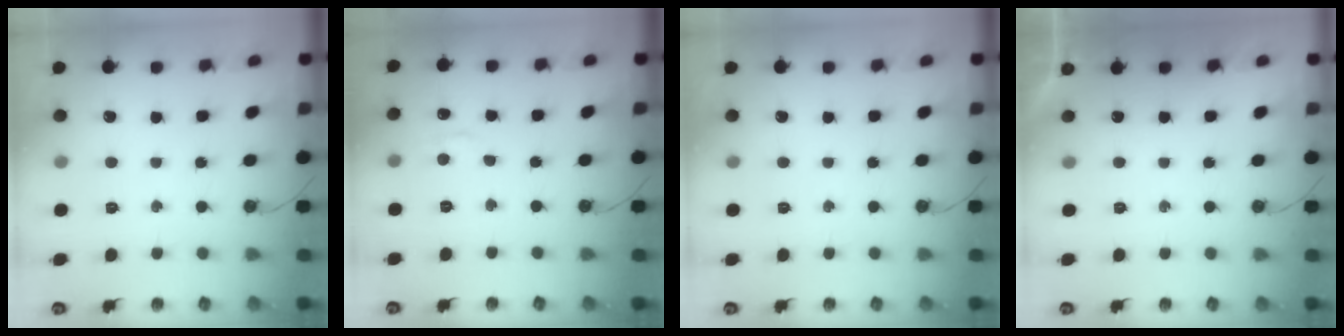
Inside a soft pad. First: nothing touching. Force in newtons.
{"total": 4.5, "press": 4.4, "slide": 0.6}
{"total": 0.0}
{"total": 0.0}